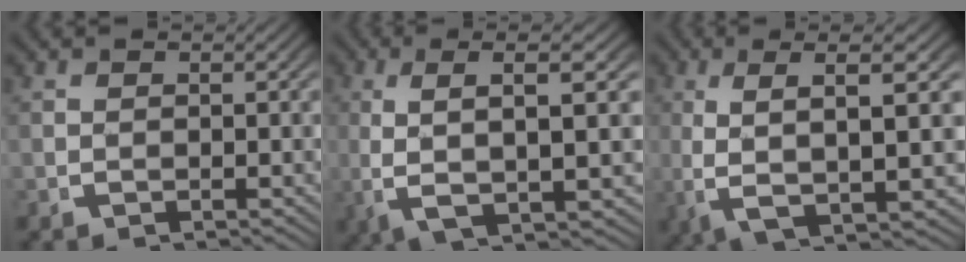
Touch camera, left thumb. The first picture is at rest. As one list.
[{"total": 8.2, "force": [1.1, 2.7, 7.7], "torque": [-0.142, 0.003, 0.022]}, {"total": 8.9, "force": [0.7, 3.4, 8.2], "torque": [-0.154, -0.003, 0.020]}]